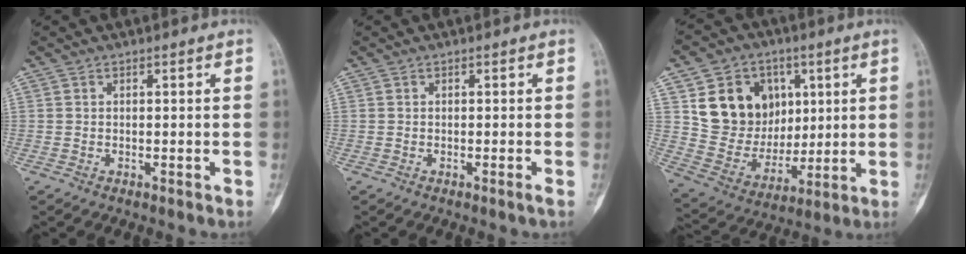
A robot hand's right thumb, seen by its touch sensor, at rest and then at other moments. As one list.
[{"total": 0.6, "force": [-0.3, -0.2, 0.5], "torque": [-0.005, 0.000, -0.006]}, {"total": 16.8, "force": [5.4, 13.9, 7.8], "torque": [-0.088, -0.011, 0.113]}]